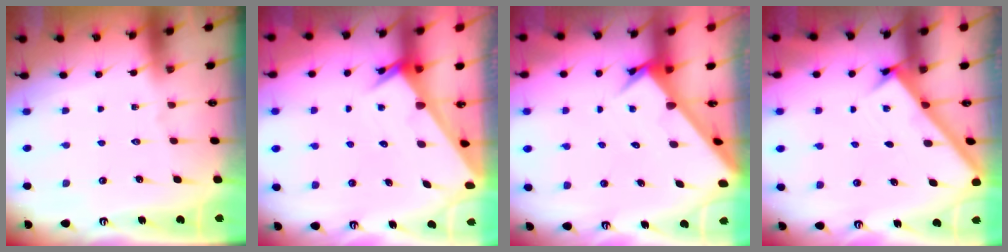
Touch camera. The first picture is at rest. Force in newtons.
{"total": 2.1, "press": 2.1, "slide": 0.1}
{"total": 3.2, "press": 3.1, "slide": 0.2}
{"total": 2.2, "press": 2.2, "slide": 0.2}